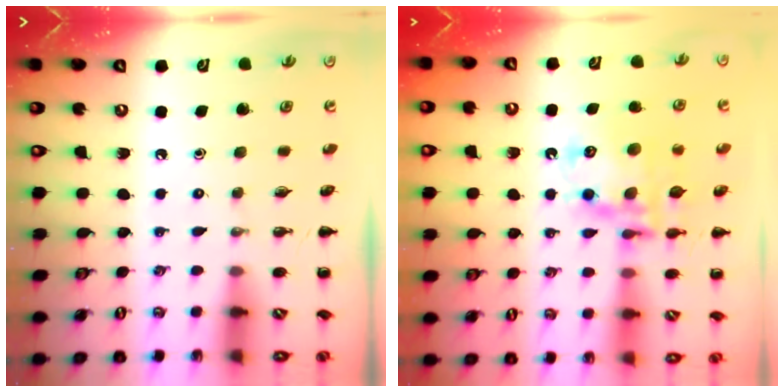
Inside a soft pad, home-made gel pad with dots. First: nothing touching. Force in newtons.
{"total": 15.2, "press": 14.8, "slide": 3.6}